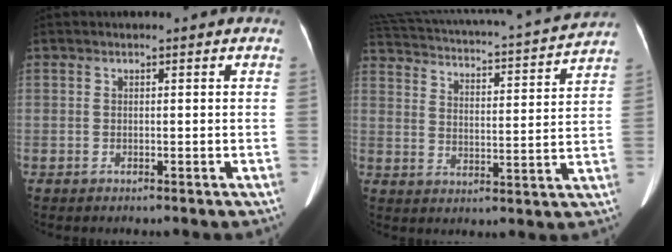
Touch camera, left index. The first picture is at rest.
{"total": 17.7, "force": [15.7, 1.6, 7.9], "torque": [-0.145, -0.003, 0.219]}